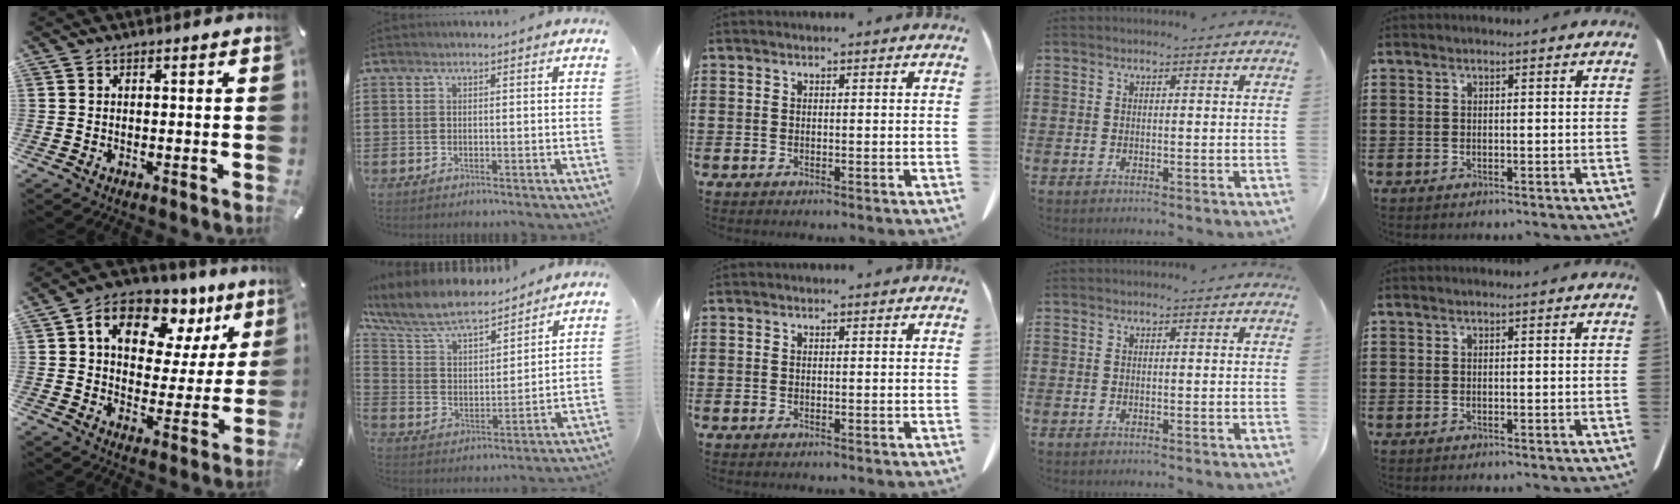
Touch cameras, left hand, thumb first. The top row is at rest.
{"thumb": {"total": 12.9, "force": [6.9, 8.8, 6.5], "torque": [-0.100, -0.042, 0.121]}, "index": {"total": 8.4, "force": [7.5, 1.9, 3.2], "torque": [-0.095, -0.042, 0.131]}}